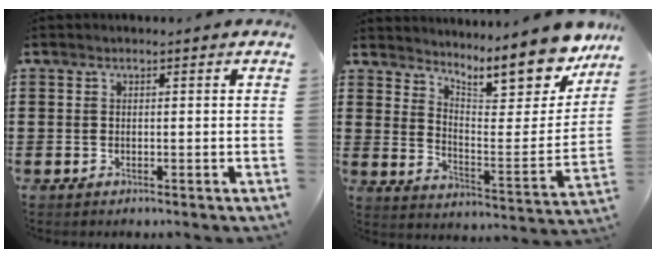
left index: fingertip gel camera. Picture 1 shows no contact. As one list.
[{"total": 11.3, "force": [9.6, 2.4, 5.6], "torque": [-0.092, -0.074, 0.163]}]